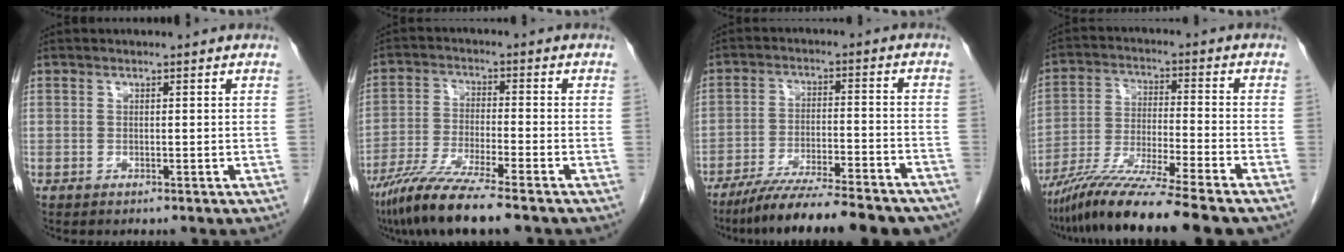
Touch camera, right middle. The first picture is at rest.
{"total": 10.1, "force": [-7.7, -0.1, 6.5], "torque": [-0.122, -0.033, -0.140]}
{"total": 19.8, "force": [-17.2, 2.2, 9.6], "torque": [-0.115, -0.012, -0.250]}
{"total": 13.9, "force": [-11.3, -1.5, 8.0], "torque": [-0.143, -0.034, -0.194]}